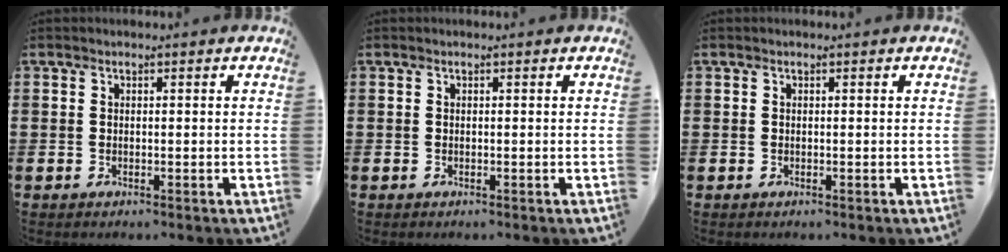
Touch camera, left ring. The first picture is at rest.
{"total": 0.0}
{"total": 0.0}